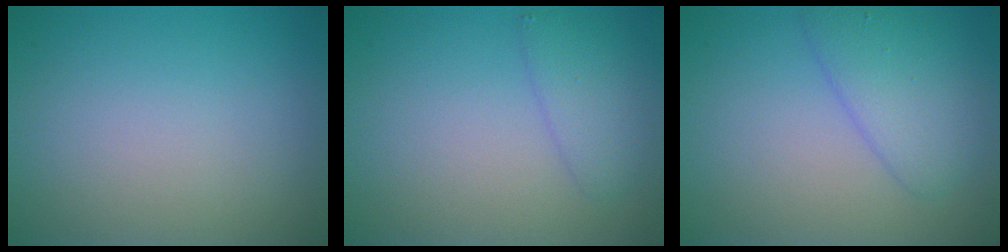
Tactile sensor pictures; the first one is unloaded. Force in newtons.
{"total": 2.3, "press": 2.3, "slide": 0.1}
{"total": 3.7, "press": 3.7, "slide": 0.1}